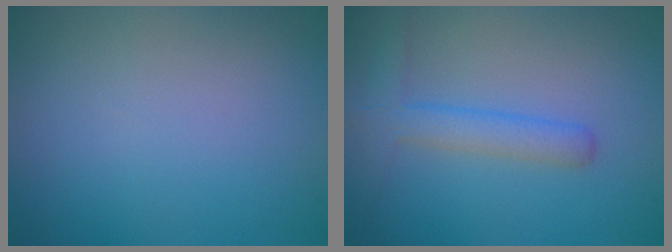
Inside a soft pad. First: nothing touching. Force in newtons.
{"total": 2.9, "press": 2.9, "slide": 0.2}